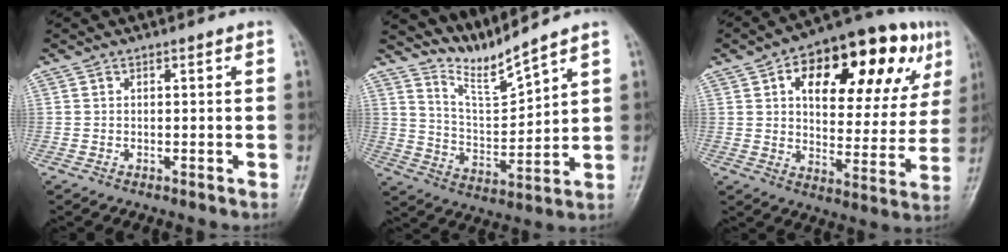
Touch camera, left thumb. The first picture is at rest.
{"total": 7.4, "force": [7.2, -1.0, 1.6], "torque": [-0.031, -0.070, 0.153]}
{"total": 25.8, "force": [10.6, 12.6, 19.8], "torque": [-0.239, 0.010, 0.154]}